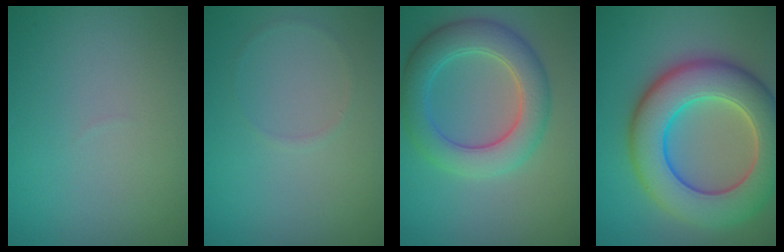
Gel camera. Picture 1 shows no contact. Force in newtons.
{"total": 0.5, "press": 0.5, "slide": 0.1}
{"total": 6.2, "press": 6.2, "slide": 0.2}
{"total": 11.1, "press": 11.1, "slide": 0.8}